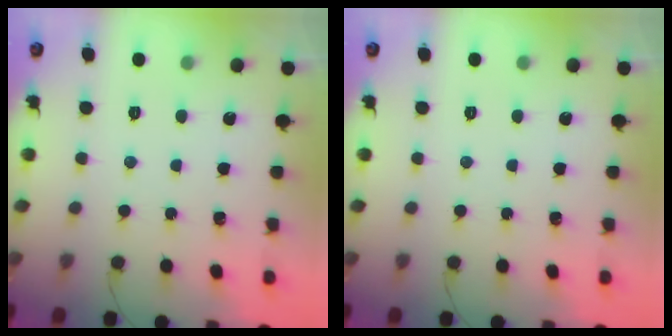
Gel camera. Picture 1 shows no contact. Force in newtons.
{"total": 0.0}